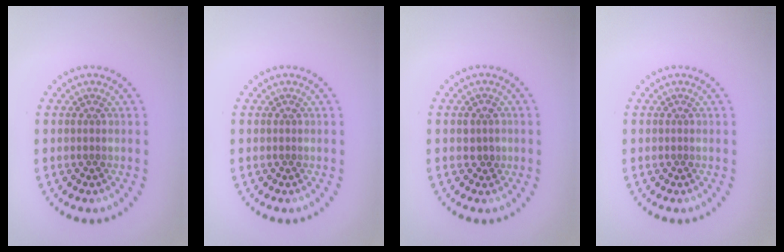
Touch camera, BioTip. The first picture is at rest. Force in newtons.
{"total": 0.0}
{"total": 1.4, "press": 1.3, "slide": 0.5}
{"total": 0.0}